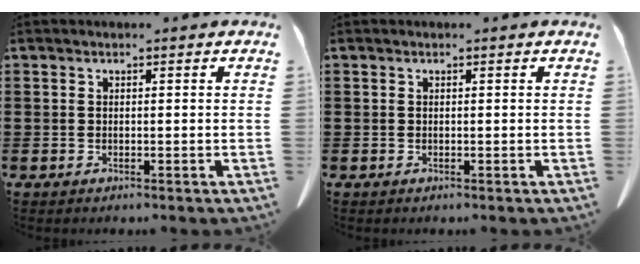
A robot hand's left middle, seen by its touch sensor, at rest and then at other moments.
{"total": 0.0}